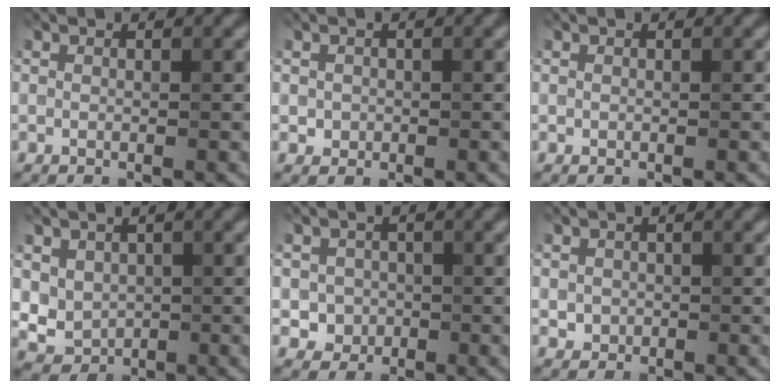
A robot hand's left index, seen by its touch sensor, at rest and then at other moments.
{"total": 1.0, "force": [0.0, 1.0, 0.2], "torque": [0.004, -0.004, -0.001]}
{"total": 0.0}
{"total": 2.9, "force": [0.6, 2.5, 1.3], "torque": [-0.025, -0.010, 0.016]}
{"total": 2.2, "force": [-0.4, 2.1, 0.5], "torque": [0.005, -0.003, -0.008]}
{"total": 1.2, "force": [-0.1, 1.2, 0.3], "torque": [0.002, -0.005, -0.002]}